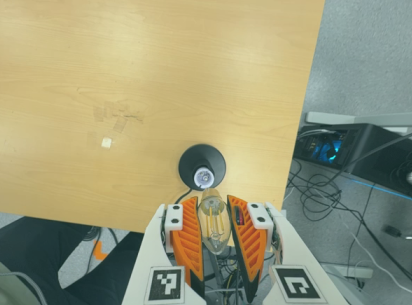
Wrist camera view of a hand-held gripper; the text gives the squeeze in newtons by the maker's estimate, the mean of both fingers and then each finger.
{"total": 17.0, "left": 17.2, "right": 16.8}